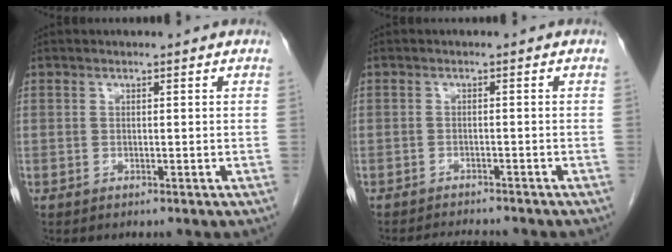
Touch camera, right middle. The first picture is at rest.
{"total": 5.0, "force": [-4.8, 0.7, 1.3], "torque": [-0.017, -0.007, -0.071]}